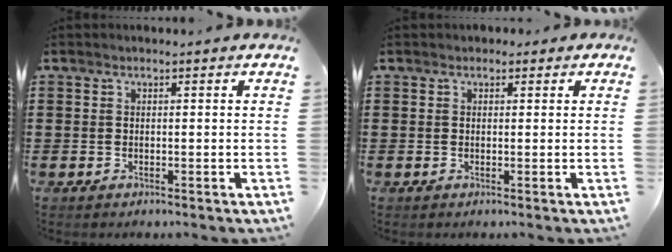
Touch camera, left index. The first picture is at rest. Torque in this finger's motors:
{"motor_torque": [0.14, -0.19, 0.08, 0.00]}